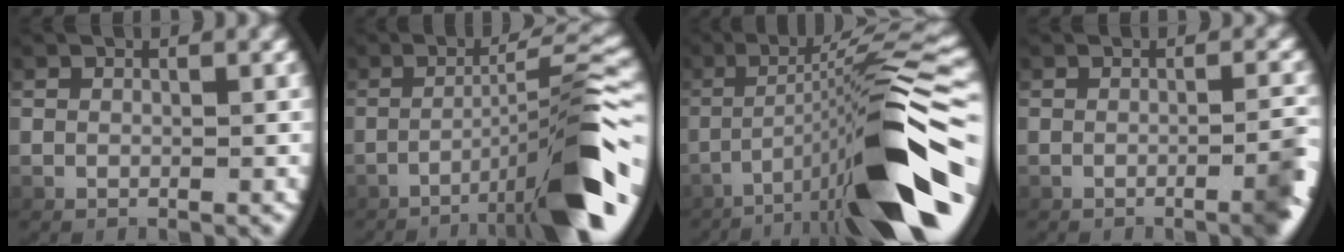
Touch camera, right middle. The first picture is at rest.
{"total": 8.7, "force": [-3.6, 0.3, 8.0], "torque": [-0.109, 0.015, -0.052]}
{"total": 11.8, "force": [-3.4, 1.5, 11.2], "torque": [-0.173, 0.010, -0.043]}
{"total": 2.8, "force": [-1.2, 0.2, 2.4], "torque": [-0.036, 0.002, -0.022]}